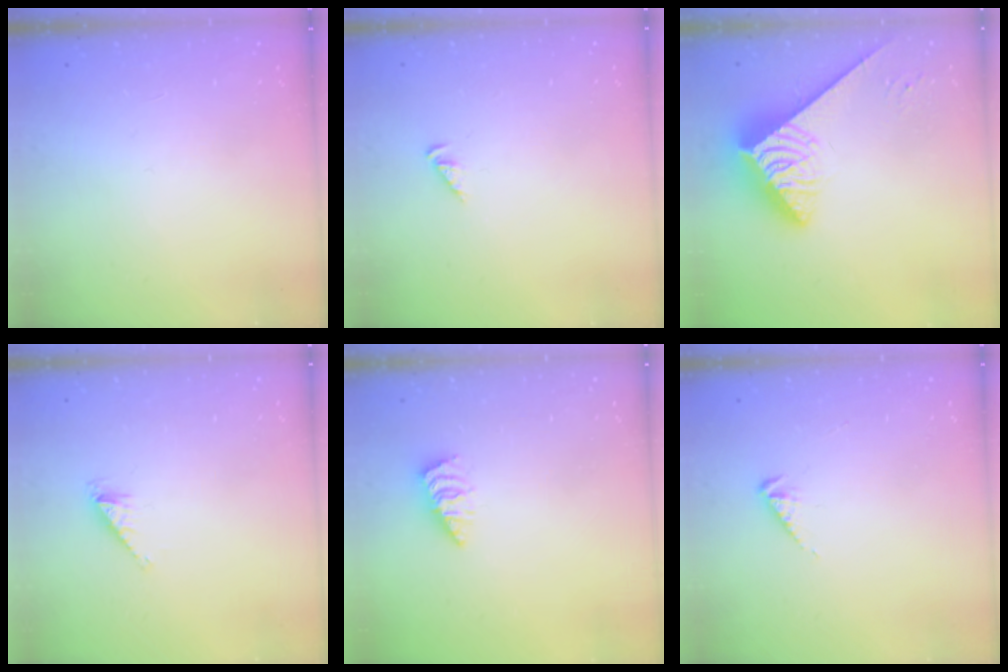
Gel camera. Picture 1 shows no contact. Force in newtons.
{"total": 2.4, "press": 2.4, "slide": 0.5}
{"total": 4.8, "press": 4.8, "slide": 0.7}
{"total": 1.5, "press": 1.4, "slide": 0.1}
{"total": 1.4, "press": 1.3, "slide": 0.2}
{"total": 2.9, "press": 2.9, "slide": 0.6}